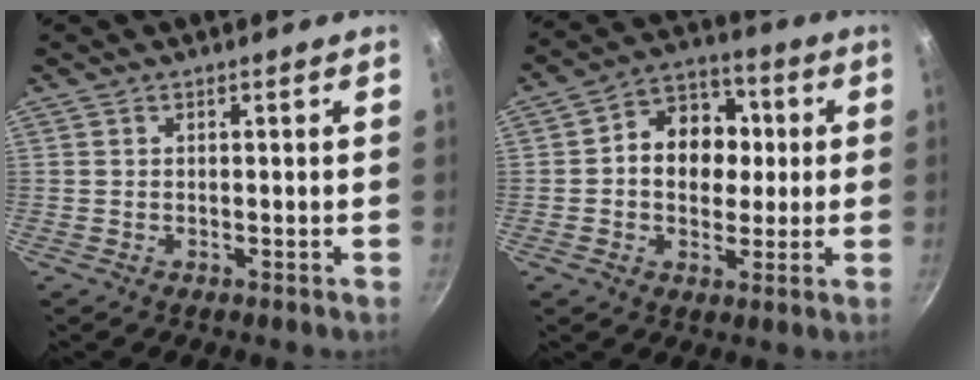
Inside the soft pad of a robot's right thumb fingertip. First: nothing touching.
{"total": 12.1, "force": [0.9, 9.6, 7.3], "torque": [-0.065, 0.019, -0.003]}